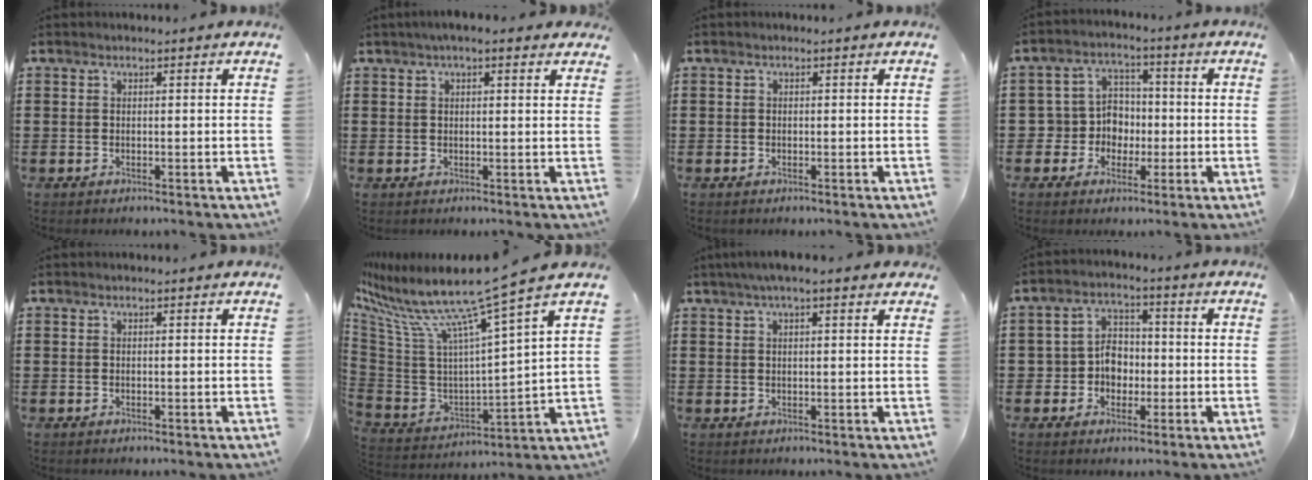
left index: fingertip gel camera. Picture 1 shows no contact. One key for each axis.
{"total": 2.5, "fx": 1.6, "fy": 0.6, "fz": 1.8, "tx": -0.039, "ty": 0.006, "tz": 0.028}
{"total": 0.5, "fx": -0.3, "fy": 0.4, "fz": 0.1, "tx": -0.004, "ty": 0.001, "tz": -0.006}
{"total": 6.1, "fx": -0.7, "fy": 5.9, "fz": 1.3, "tx": -0.058, "ty": 0.006, "tz": -0.015}
{"total": 0.0}
{"total": 11.7, "fx": 8.8, "fy": -0.4, "fz": 7.7, "tx": -0.182, "ty": -0.071, "tz": 0.138}
{"total": 3.0, "fx": 1.9, "fy": 0.8, "fz": 2.2, "tx": -0.046, "ty": 0.007, "tz": 0.033}
{"total": 5.1, "fx": -1.3, "fy": 4.6, "fz": 1.9, "tx": -0.050, "ty": 0.016, "tz": -0.027}